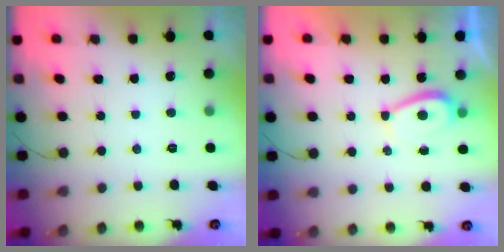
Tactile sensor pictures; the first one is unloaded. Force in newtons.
{"total": 2.8, "press": 2.7, "slide": 0.5}